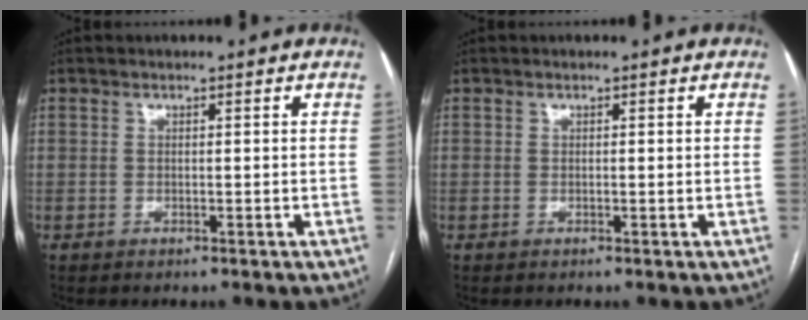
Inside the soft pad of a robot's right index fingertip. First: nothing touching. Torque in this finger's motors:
{"motor_torque": [0.00, 0.00, 0.00, 0.00]}